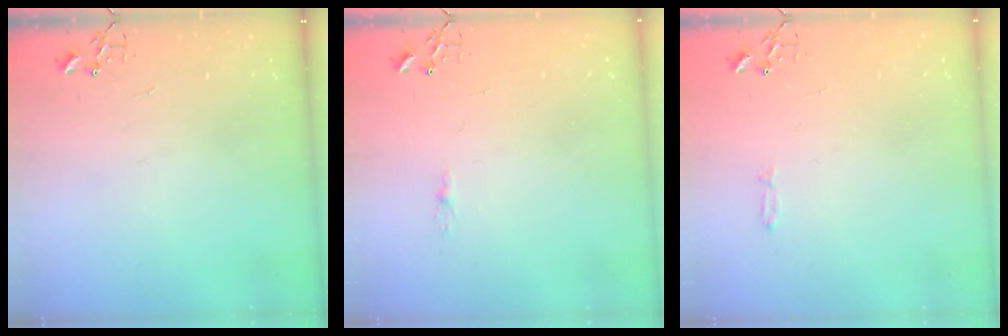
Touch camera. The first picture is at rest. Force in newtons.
{"total": 3.4, "press": 3.4, "slide": 0.4}
{"total": 2.8, "press": 2.8, "slide": 0.4}